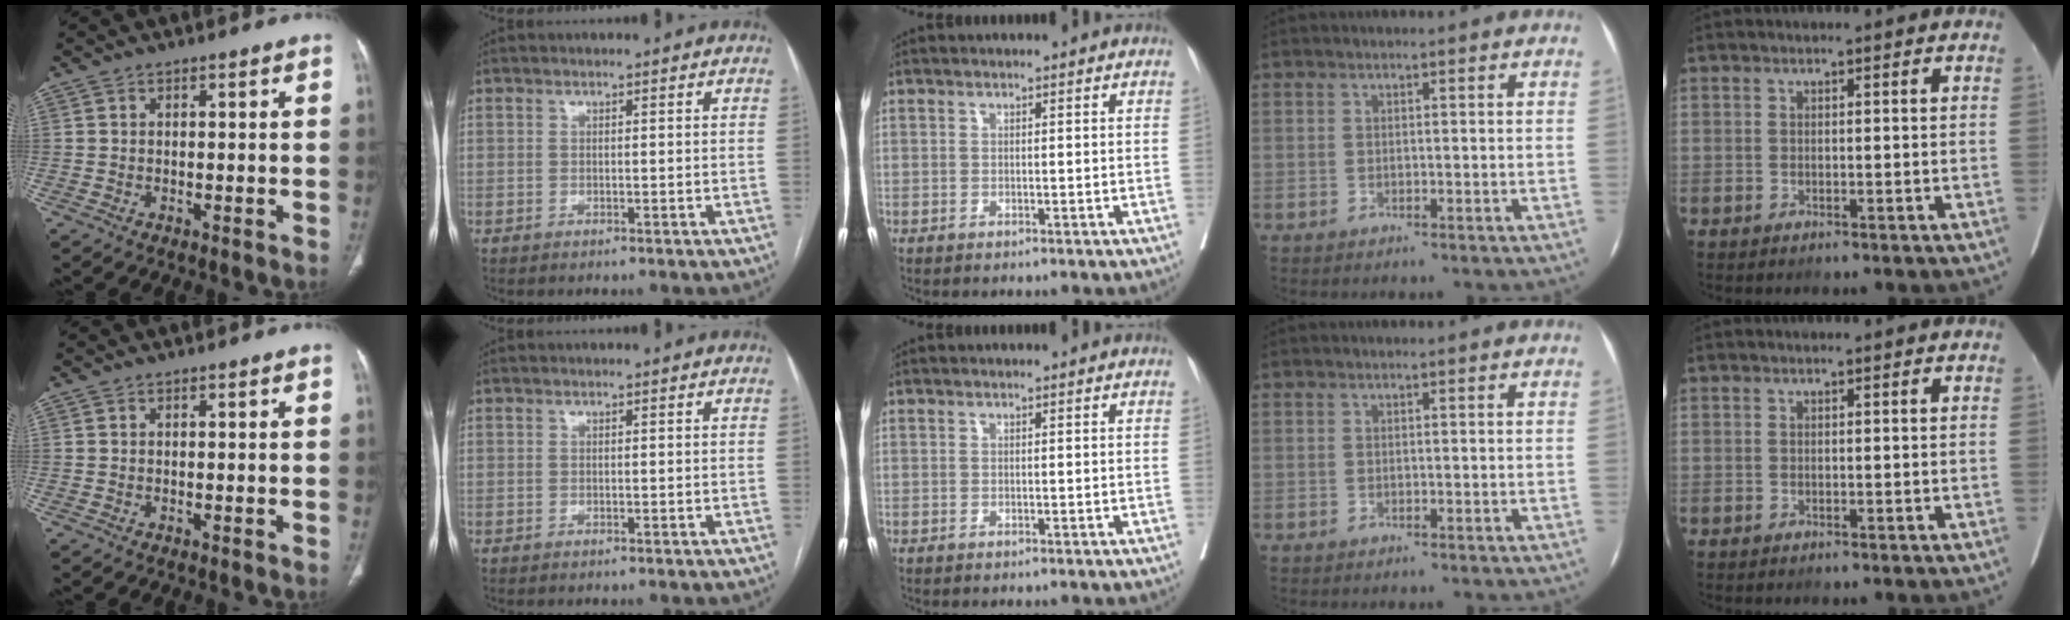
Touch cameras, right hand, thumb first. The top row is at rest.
{}